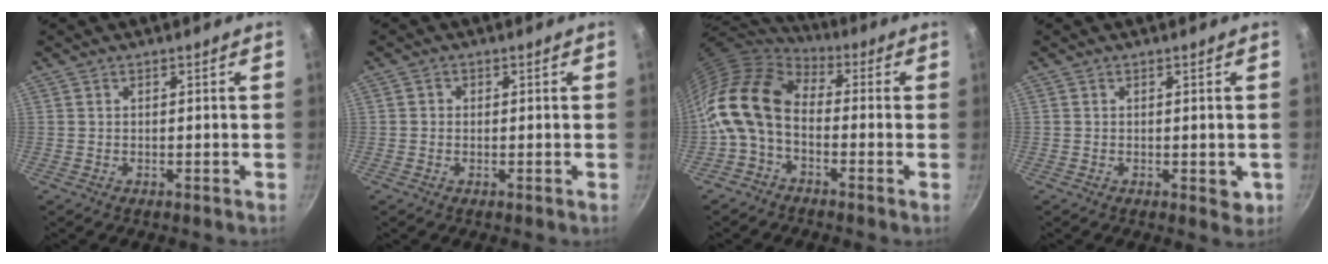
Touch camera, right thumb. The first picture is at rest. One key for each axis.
{"total": 1.1, "fx": -0.1, "fy": 1.0, "fz": 0.3, "tx": -0.002, "ty": 0.002, "tz": -0.004}
{"total": 14.0, "fx": -1.4, "fy": 9.1, "fz": 10.6, "tx": -0.192, "ty": 0.028, "tz": -0.047}
{"total": 2.7, "fx": -0.4, "fy": 1.3, "fz": 2.3, "tx": -0.026, "ty": -0.006, "tz": -0.004}